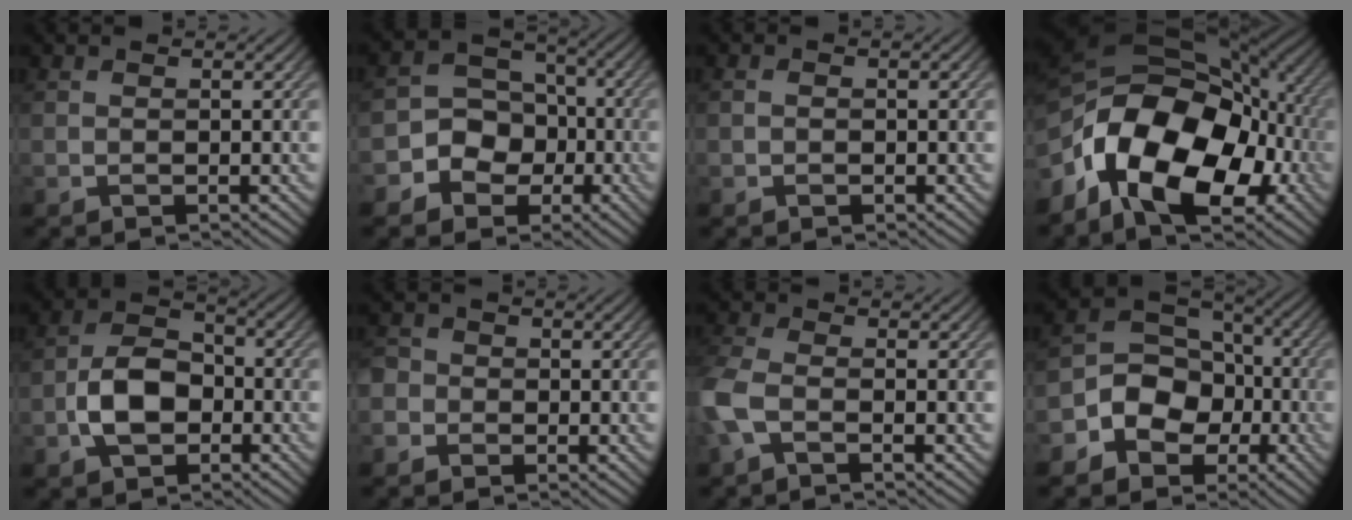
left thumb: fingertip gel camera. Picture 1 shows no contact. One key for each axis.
{"total": 7.3, "fx": -2.8, "fy": 6.3, "fz": 2.4, "tx": -0.046, "ty": -0.006, "tz": -0.083}
{"total": 0.9, "fx": -0.2, "fy": 0.7, "fz": 0.6, "tx": -0.010, "ty": -0.001, "tz": -0.004}
{"total": 19.0, "fx": -5.7, "fy": 11.9, "fz": 13.7, "tx": -0.246, "ty": -0.017, "tz": -0.099}
{"total": 7.2, "fx": -2.5, "fy": 4.7, "fz": 4.9, "tx": -0.100, "ty": 0.004, "tz": -0.055}
{"total": 2.9, "fx": -1.1, "fy": 2.7, "fz": 0.4, "tx": -0.010, "ty": 0.003, "tz": -0.038}
{"total": 4.8, "fx": -2.0, "fy": 2.1, "fz": 3.9, "tx": -0.110, "ty": -0.004, "tz": -0.055}
{"total": 8.8, "fx": -3.4, "fy": 6.9, "fz": 4.3, "tx": -0.087, "ty": -0.009, "tz": -0.082}